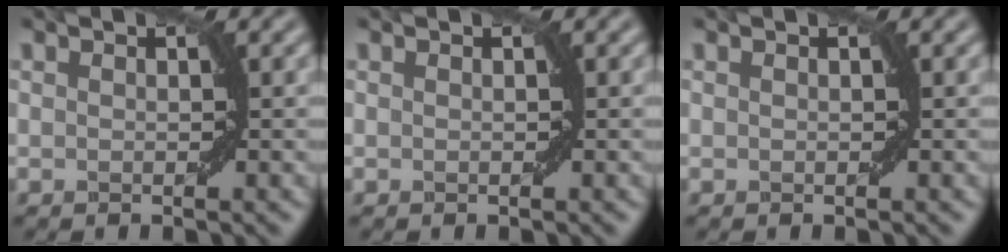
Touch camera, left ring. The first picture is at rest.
{"total": 0.0}
{"total": 0.0}